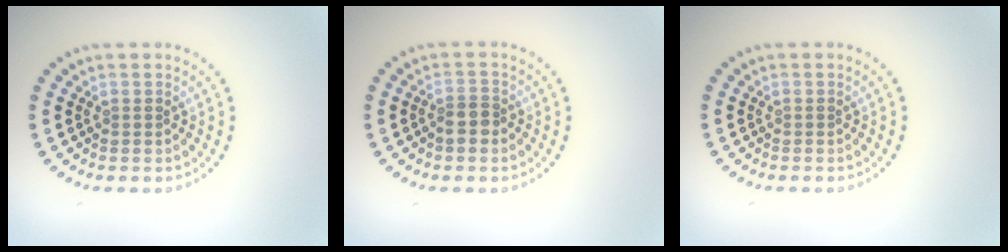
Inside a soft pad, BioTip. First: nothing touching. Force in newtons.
{"total": 2.0, "press": 1.7, "slide": 1.0}
{"total": 0.0}